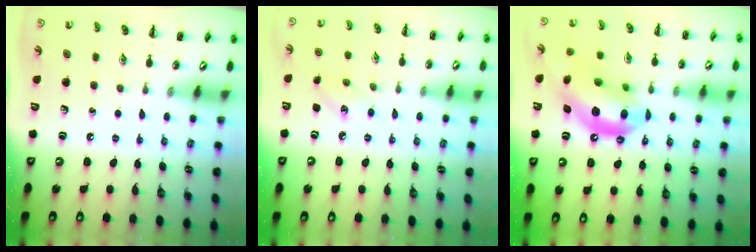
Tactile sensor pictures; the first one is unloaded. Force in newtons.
{"total": 4.9, "press": 4.7, "slide": 1.3}
{"total": 15.8, "press": 15.2, "slide": 4.0}